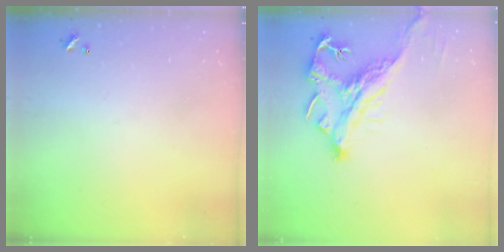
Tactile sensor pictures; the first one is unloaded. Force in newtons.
{"total": 3.2, "press": 3.0, "slide": 1.3}